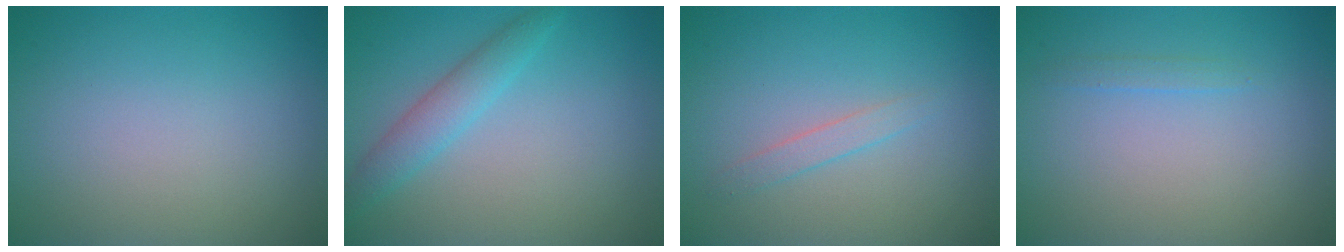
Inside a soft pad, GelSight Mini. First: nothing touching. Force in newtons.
{"total": 2.6, "press": 2.6, "slide": 0.0}
{"total": 1.1, "press": 1.1, "slide": 0.1}
{"total": 0.7, "press": 0.7, "slide": 0.1}